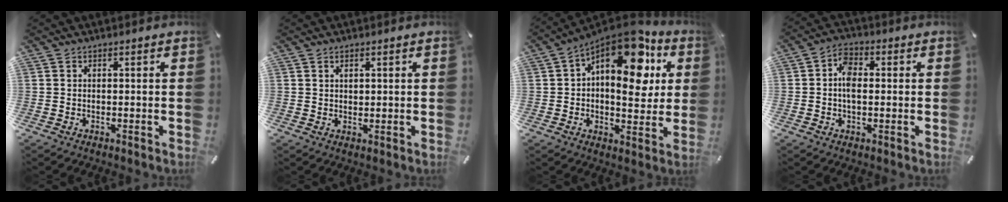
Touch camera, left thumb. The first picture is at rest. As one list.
[{"total": 1.3, "force": [0.6, 0.8, 0.8], "torque": [-0.017, 0.002, 0.011]}, {"total": 16.7, "force": [8.3, 8.2, 12.0], "torque": [-0.175, -0.063, 0.141]}, {"total": 5.3, "force": [-0.1, 3.4, 4.1], "torque": [-0.075, 0.005, -0.005]}]